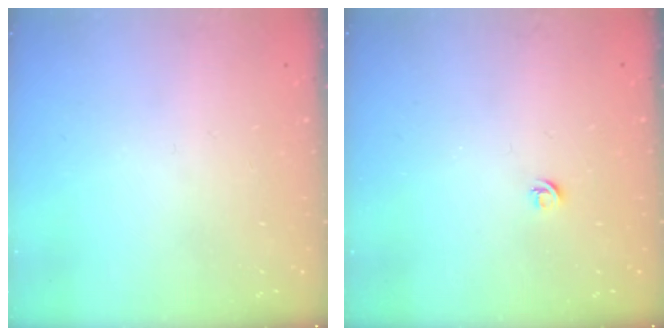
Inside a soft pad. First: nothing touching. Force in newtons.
{"total": 3.6, "press": 3.6, "slide": 0.5}